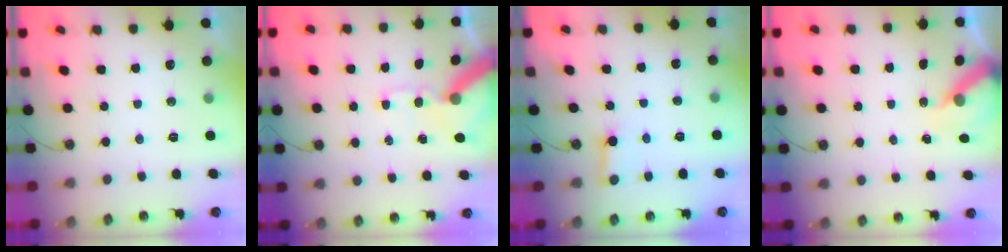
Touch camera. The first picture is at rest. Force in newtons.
{"total": 12.5, "press": 12.4, "slide": 2.0}
{"total": 2.7, "press": 2.7, "slide": 0.0}
{"total": 6.4, "press": 6.4, "slide": 0.8}